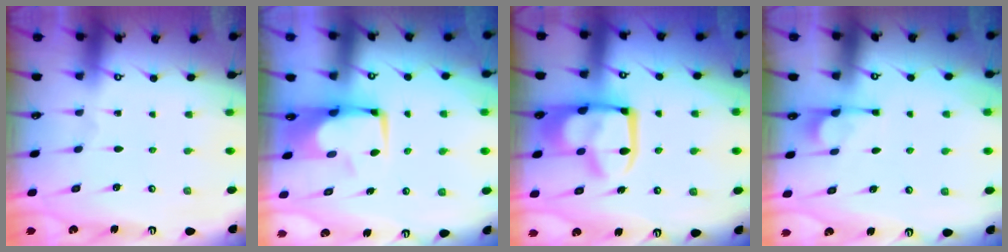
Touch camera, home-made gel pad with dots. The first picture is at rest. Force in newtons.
{"total": 0.0}
{"total": 17.0, "press": 16.9, "slide": 2.0}
{"total": 0.8, "press": 0.1, "slide": 0.8}